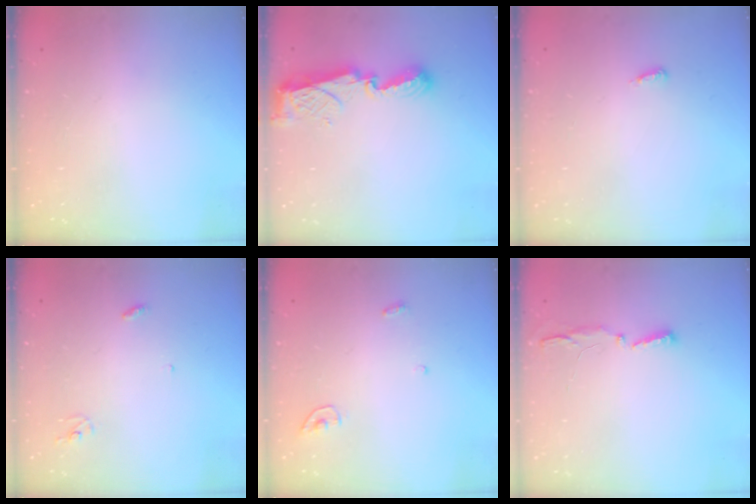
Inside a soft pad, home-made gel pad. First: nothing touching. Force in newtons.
{"total": 8.1, "press": 8.1, "slide": 0.9}
{"total": 3.7, "press": 3.7, "slide": 0.2}
{"total": 2.8, "press": 2.8, "slide": 0.2}
{"total": 3.4, "press": 3.4, "slide": 0.3}
{"total": 3.5, "press": 3.4, "slide": 0.8}